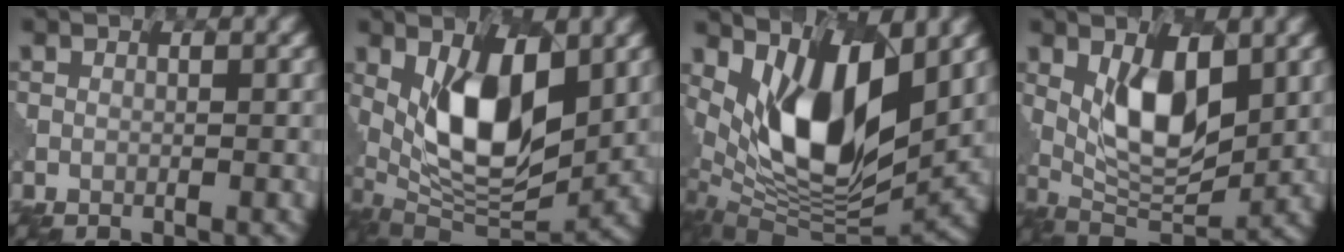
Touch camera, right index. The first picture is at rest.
{"total": 10.6, "force": [2.4, 5.1, 9.0], "torque": [-0.152, -0.011, 0.041]}
{"total": 12.3, "force": [3.8, 5.7, 10.3], "torque": [-0.183, -0.017, 0.074]}
{"total": 7.0, "force": [2.0, 3.2, 5.8], "torque": [-0.104, -0.012, 0.039]}